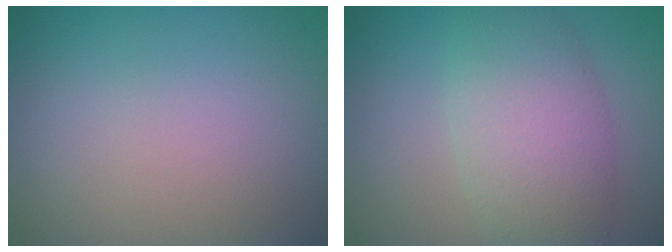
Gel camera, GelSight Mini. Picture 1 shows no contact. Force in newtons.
{"total": 6.1, "press": 6.0, "slide": 0.2}